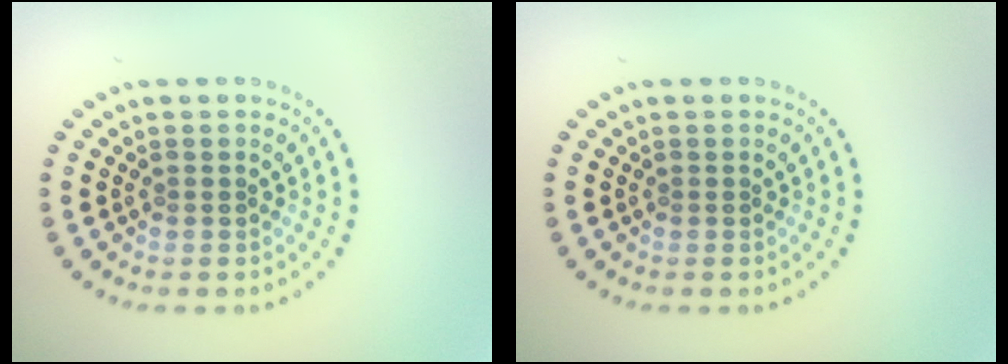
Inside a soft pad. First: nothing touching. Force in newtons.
{"total": 0.0}